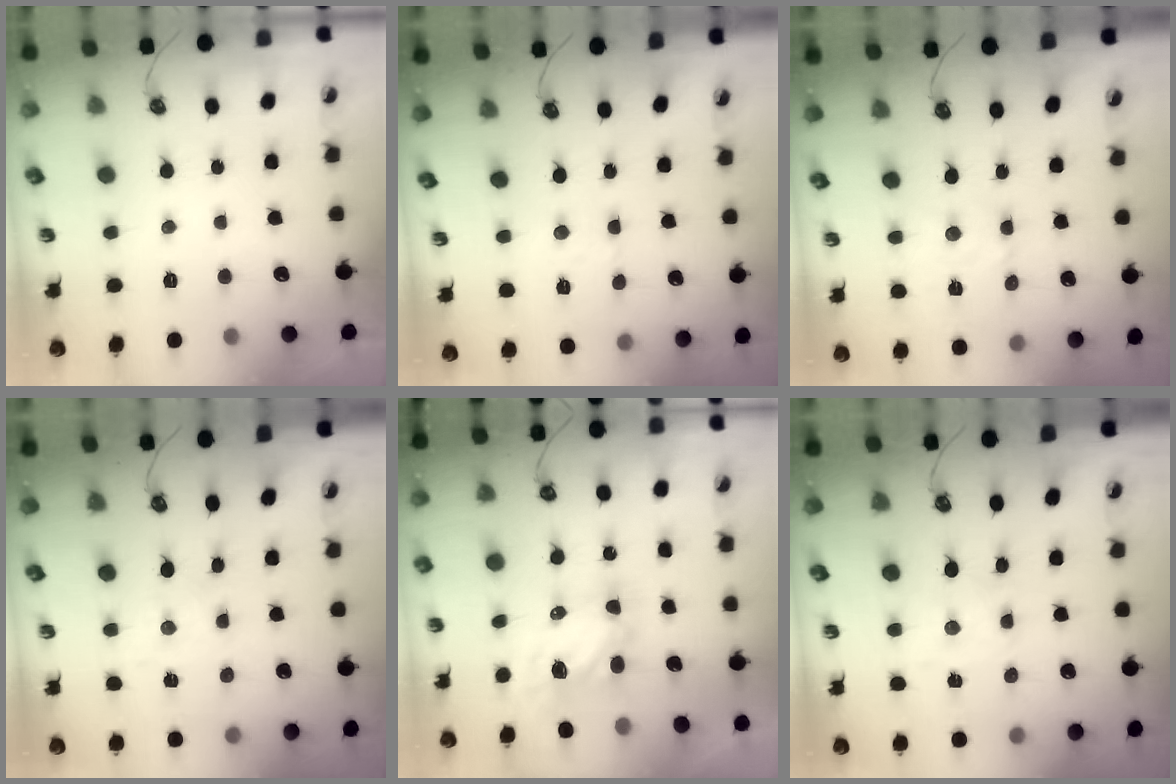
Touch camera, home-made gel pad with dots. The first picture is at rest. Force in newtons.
{"total": 1.8, "press": 1.7, "slide": 0.6}
{"total": 4.0, "press": 4.0, "slide": 0.7}
{"total": 0.6, "press": 0.6, "slide": 0.2}
{"total": 5.9, "press": 5.9, "slide": 0.2}
{"total": 0.9, "press": 0.8, "slide": 0.1}